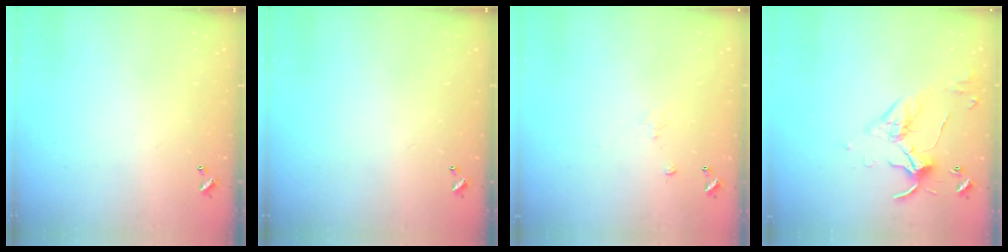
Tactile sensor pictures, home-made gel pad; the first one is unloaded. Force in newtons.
{"total": 0.0}
{"total": 1.1, "press": 0.9, "slide": 0.5}
{"total": 3.7, "press": 3.7, "slide": 0.5}